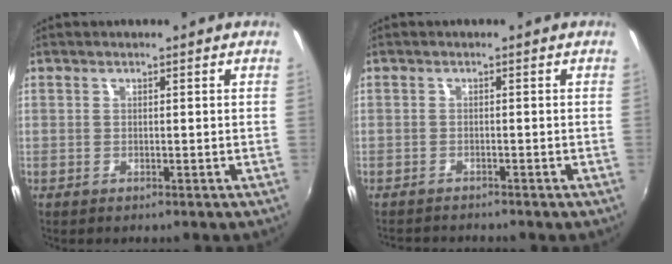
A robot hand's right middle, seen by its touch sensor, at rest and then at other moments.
{"total": 3.4, "force": [-3.3, 0.4, 0.7], "torque": [-0.025, -0.013, -0.056]}